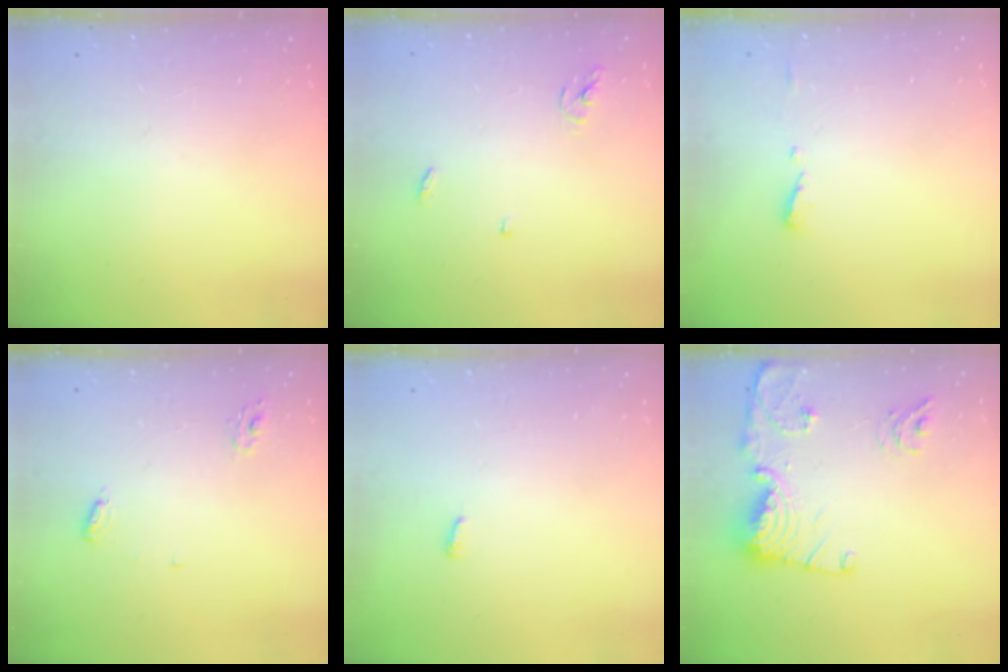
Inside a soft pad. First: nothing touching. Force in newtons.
{"total": 3.8, "press": 3.8, "slide": 0.4}
{"total": 4.9, "press": 4.9, "slide": 0.6}
{"total": 4.7, "press": 4.7, "slide": 0.4}
{"total": 2.9, "press": 2.9, "slide": 0.2}
{"total": 14.6, "press": 14.6, "slide": 1.0}